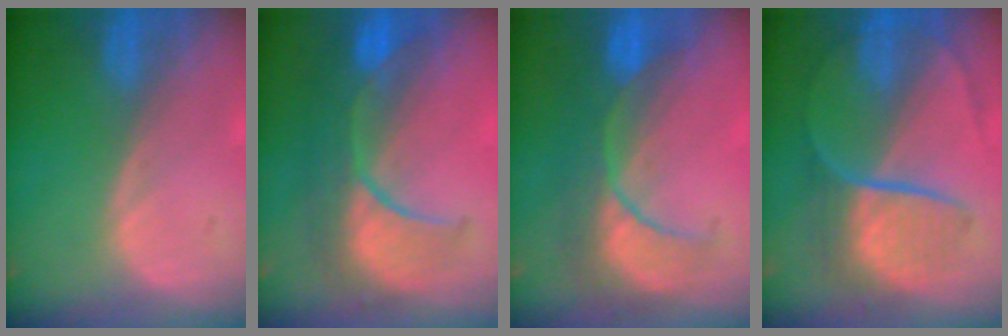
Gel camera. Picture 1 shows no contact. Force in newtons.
{"total": 10.3, "press": 9.1, "slide": 4.8}
{"total": 8.1, "press": 8.1, "slide": 0.8}
{"total": 8.8, "press": 7.6, "slide": 4.6}